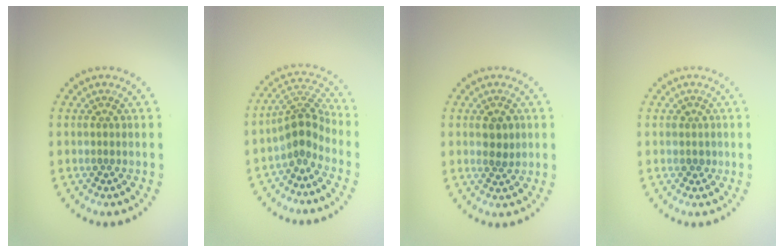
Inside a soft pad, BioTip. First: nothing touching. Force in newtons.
{"total": 3.1, "press": 2.4, "slide": 2.0}
{"total": 1.9, "press": 1.9, "slide": 0.3}
{"total": 1.0, "press": 0.9, "slide": 0.5}